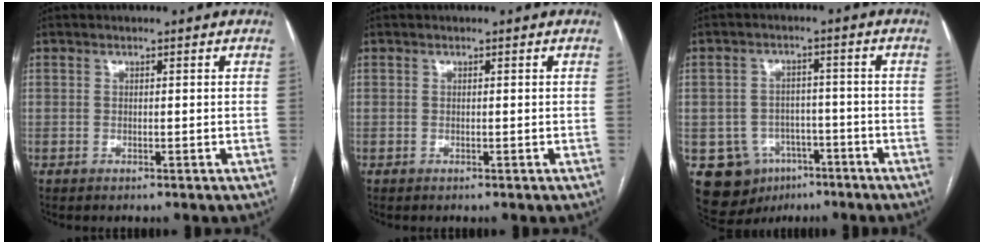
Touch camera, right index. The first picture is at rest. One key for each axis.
{"total": 0.0}
{"total": 9.1, "fx": -4.3, "fy": 7.6, "fz": 2.7, "tx": -0.048, "ty": 0.017, "tz": -0.052}